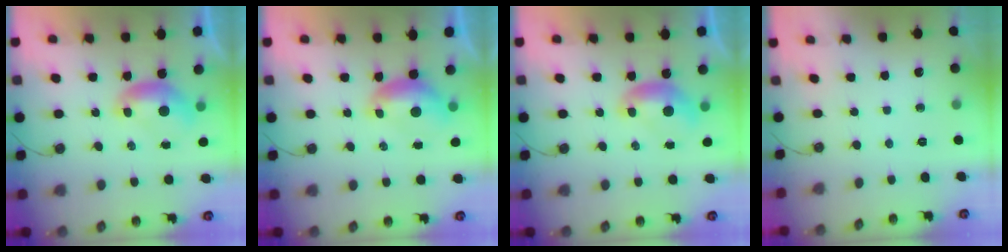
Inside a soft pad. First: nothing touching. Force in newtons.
{"total": 0.5, "press": 0.5, "slide": 0.2}
{"total": 0.0}
{"total": 0.0}